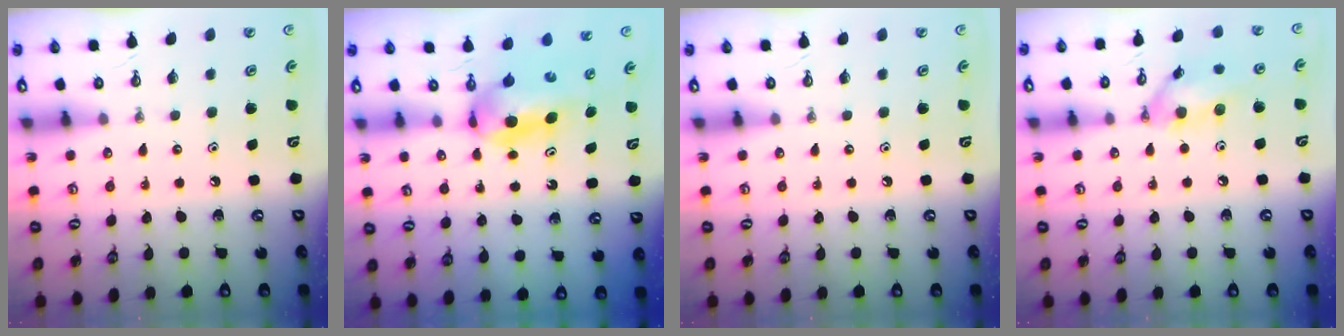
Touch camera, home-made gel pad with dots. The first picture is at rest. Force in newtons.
{"total": 8.3, "press": 4.3, "slide": 7.1}
{"total": 0.0}
{"total": 11.7, "press": 11.7, "slide": 0.7}